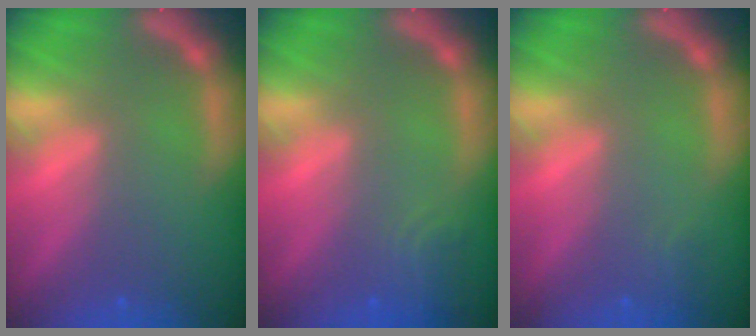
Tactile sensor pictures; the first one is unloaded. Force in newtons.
{"total": 2.4}
{"total": 0.9}